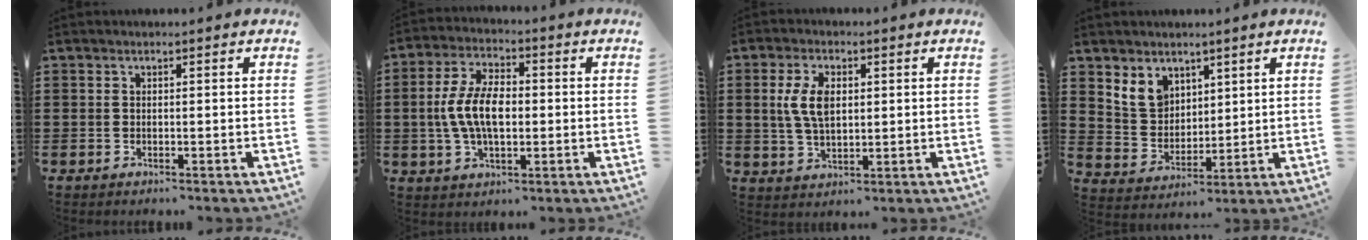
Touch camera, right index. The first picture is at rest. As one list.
[{"total": 8.5, "force": [-0.4, 4.4, 7.2], "torque": [-0.167, 0.003, -0.017]}, {"total": 6.6, "force": [1.1, 3.7, 5.4], "torque": [-0.128, 0.008, 0.014]}, {"total": 6.0, "force": [3.7, 4.6, 1.4], "torque": [-0.054, 0.008, 0.070]}]